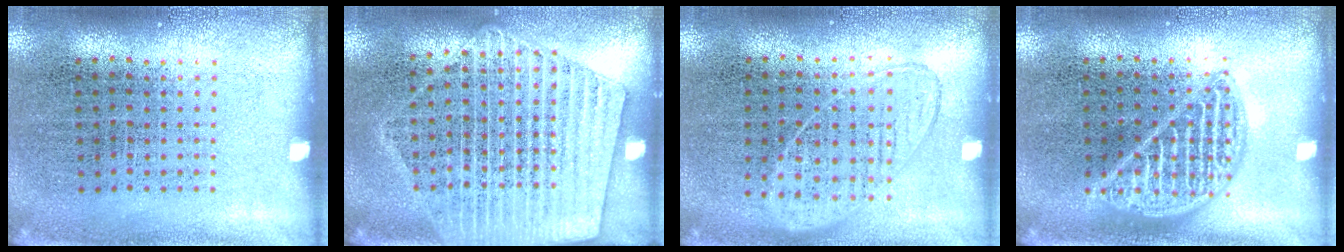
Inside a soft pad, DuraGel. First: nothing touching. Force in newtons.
{"total": 1.8, "press": 1.6, "slide": 0.7}
{"total": 1.0, "press": 0.9, "slide": 0.4}
{"total": 2.3, "press": 2.2, "slide": 0.3}